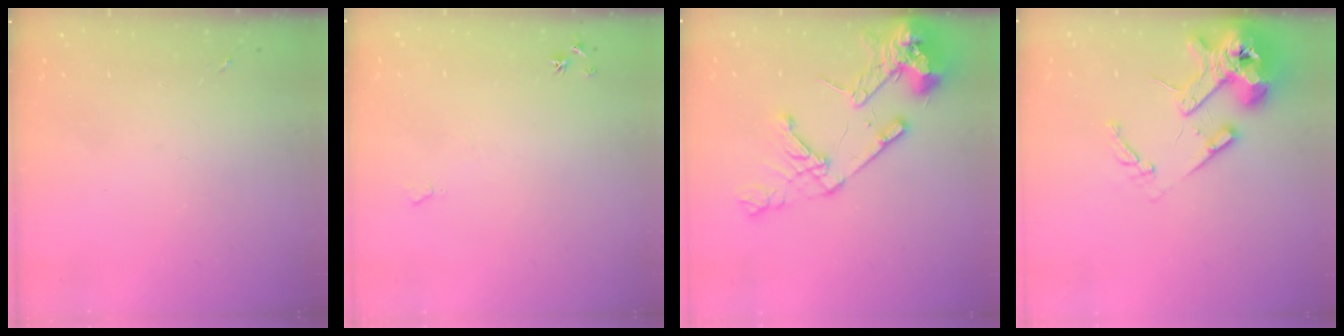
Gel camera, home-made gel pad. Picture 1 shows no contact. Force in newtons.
{"total": 4.7, "press": 4.7, "slide": 0.7}
{"total": 19.4, "press": 19.2, "slide": 2.7}
{"total": 16.3, "press": 16.2, "slide": 2.3}